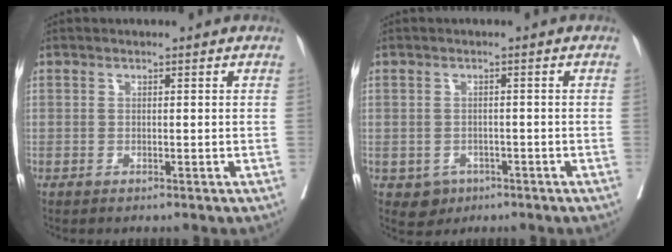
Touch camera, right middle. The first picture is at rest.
{"total": 2.8, "force": [-1.3, 2.4, 0.6], "torque": [-0.003, 0.006, -0.013]}